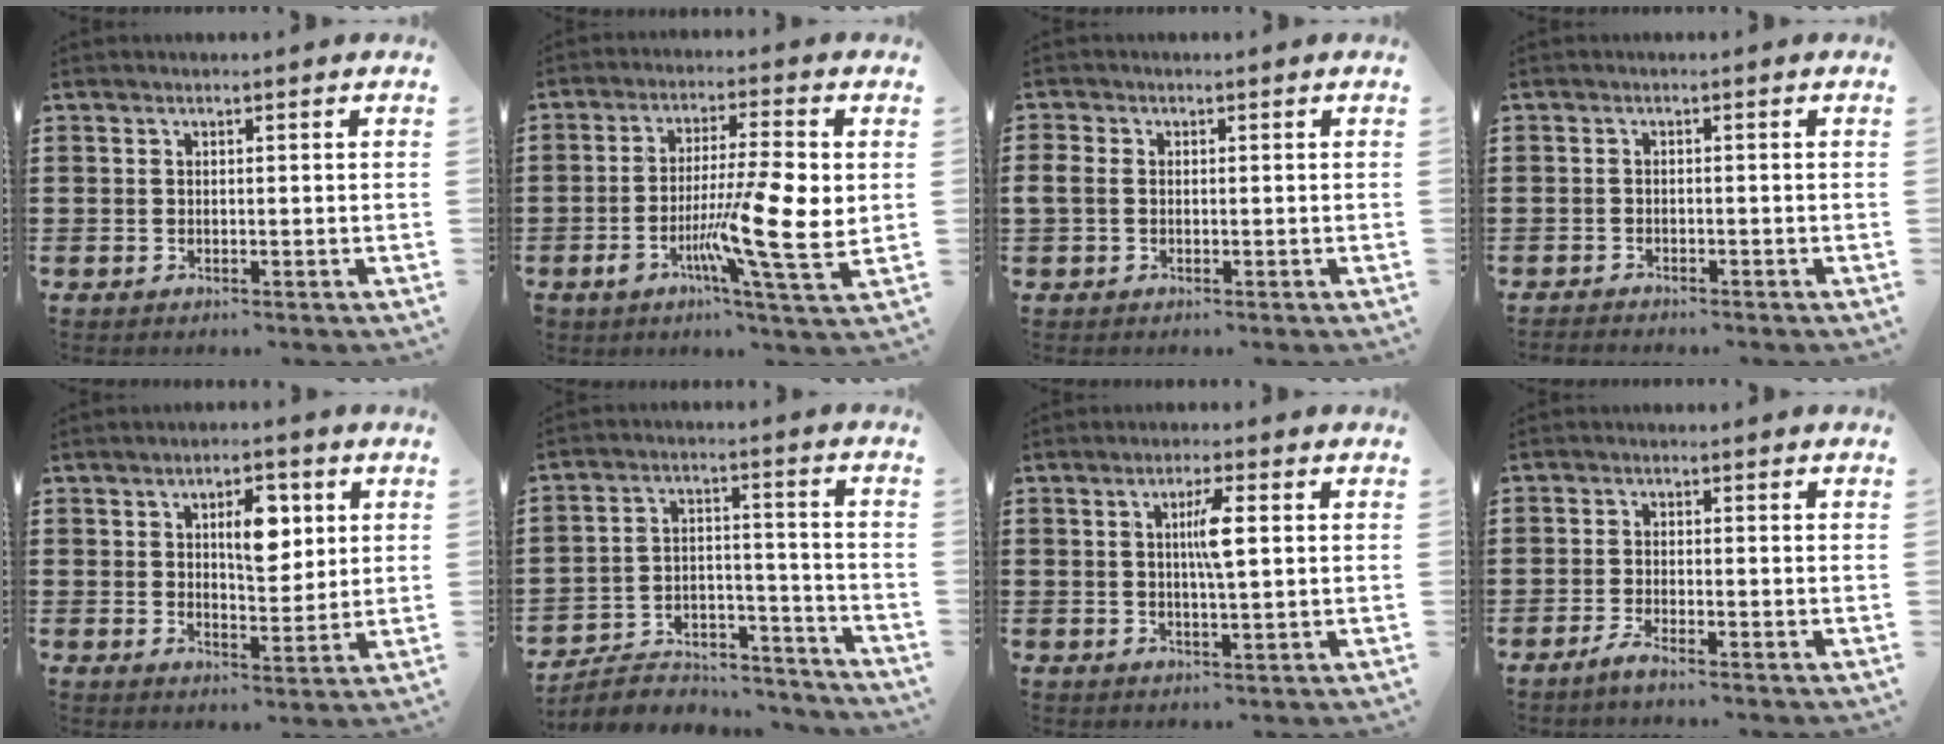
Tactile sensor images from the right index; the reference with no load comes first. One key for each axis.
{"total": 11.9, "fx": -2.0, "fy": 1.5, "fz": 11.6, "tx": -0.211, "ty": -0.014, "tz": -0.038}
{"total": 1.6, "fx": -0.1, "fy": 1.3, "fz": 1.1, "tx": -0.032, "ty": 0.001, "tz": -0.005}
{"total": 1.2, "fx": -1.2, "fy": 0.1, "fz": -0.1, "tx": -0.001, "ty": 0.002, "tz": -0.026}
{"total": 6.4, "fx": 2.1, "fy": 3.2, "fz": 5.2, "tx": -0.080, "ty": 0.000, "tz": 0.027}
{"total": 5.0, "fx": -4.6, "fy": 1.8, "fz": 1.0, "tx": -0.027, "ty": 0.007, "tz": -0.093}
{"total": 4.4, "fx": 0.7, "fy": 0.6, "fz": 4.3, "tx": -0.082, "ty": 0.001, "tz": 0.008}
{"total": 1.9, "fx": -1.6, "fy": -0.1, "fz": 1.1, "tx": -0.025, "ty": -0.004, "tz": -0.031}